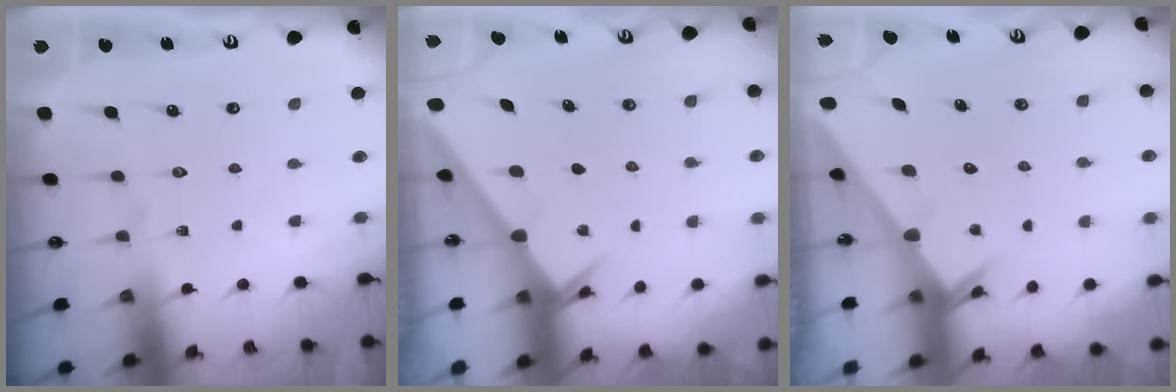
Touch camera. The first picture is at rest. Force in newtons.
{"total": 2.0, "press": 2.0, "slide": 0.1}
{"total": 2.3, "press": 2.3, "slide": 0.1}